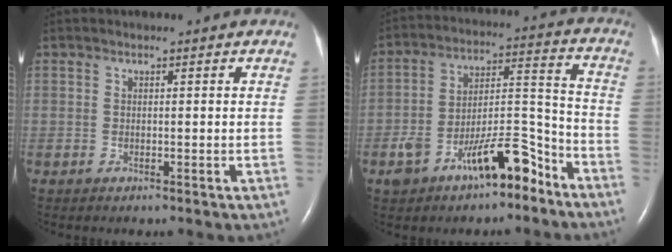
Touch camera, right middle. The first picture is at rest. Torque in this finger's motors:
{"motor_torque": [1.12, -1.02, 0.28, 0.13]}